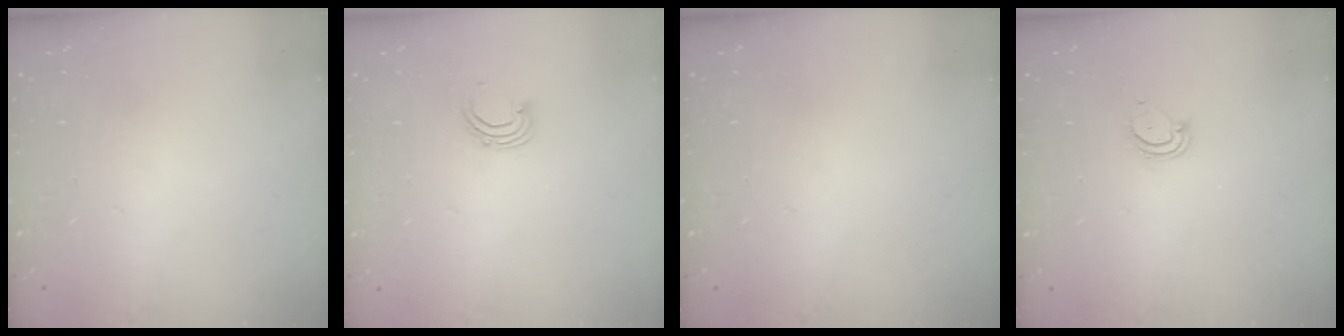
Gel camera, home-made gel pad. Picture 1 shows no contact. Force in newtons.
{"total": 2.9, "press": 2.9, "slide": 0.2}
{"total": 0.0}
{"total": 3.8, "press": 3.8, "slide": 0.4}